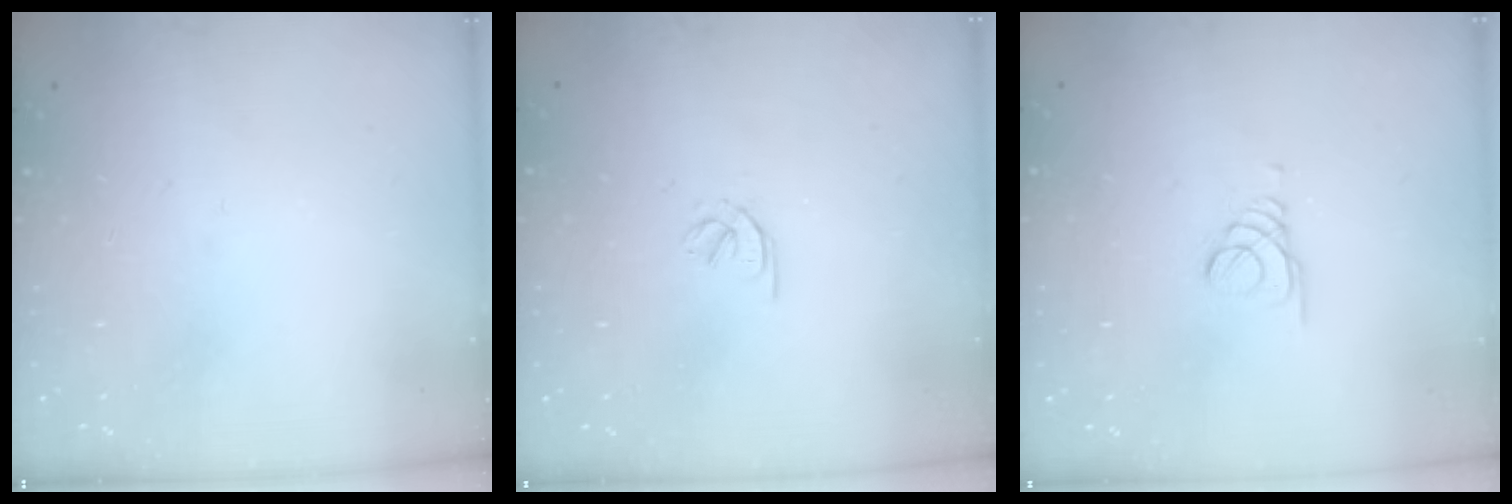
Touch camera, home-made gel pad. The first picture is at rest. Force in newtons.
{"total": 1.5, "press": 1.4, "slide": 0.5}
{"total": 1.0, "press": 1.0, "slide": 0.1}